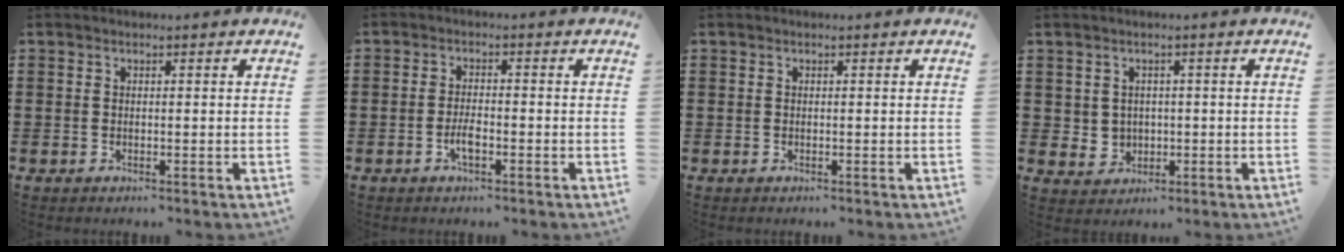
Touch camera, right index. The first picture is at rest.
{"total": 2.9, "force": [-1.2, 0.8, 2.4], "torque": [-0.059, -0.003, -0.027]}
{"total": 0.0}
{"total": 2.4, "force": [0.6, 2.3, 0.4], "torque": [-0.020, 0.008, 0.008]}